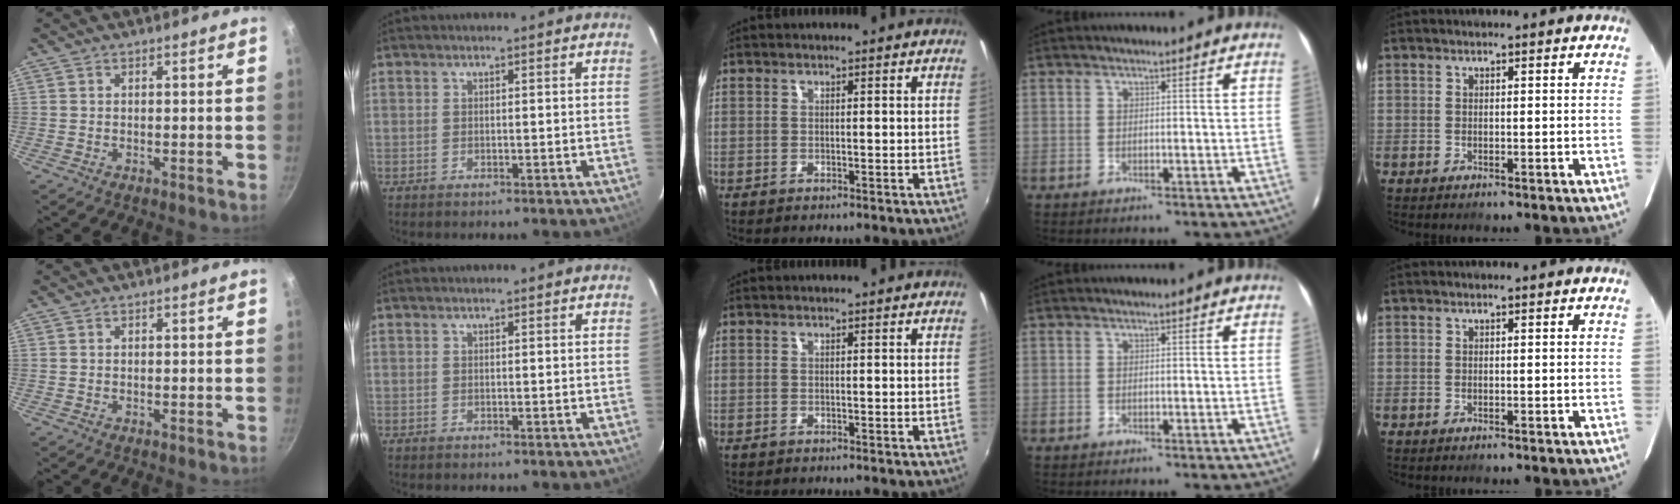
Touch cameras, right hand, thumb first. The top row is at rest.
{}